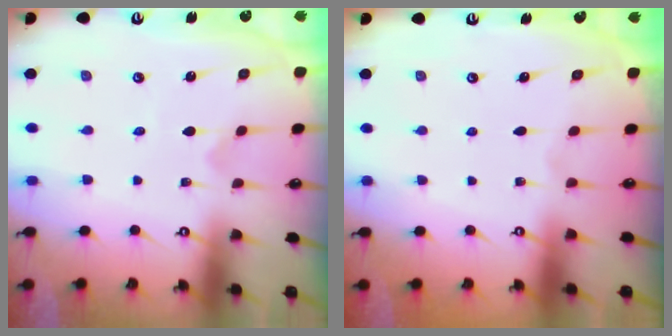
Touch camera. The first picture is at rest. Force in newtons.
{"total": 0.0}